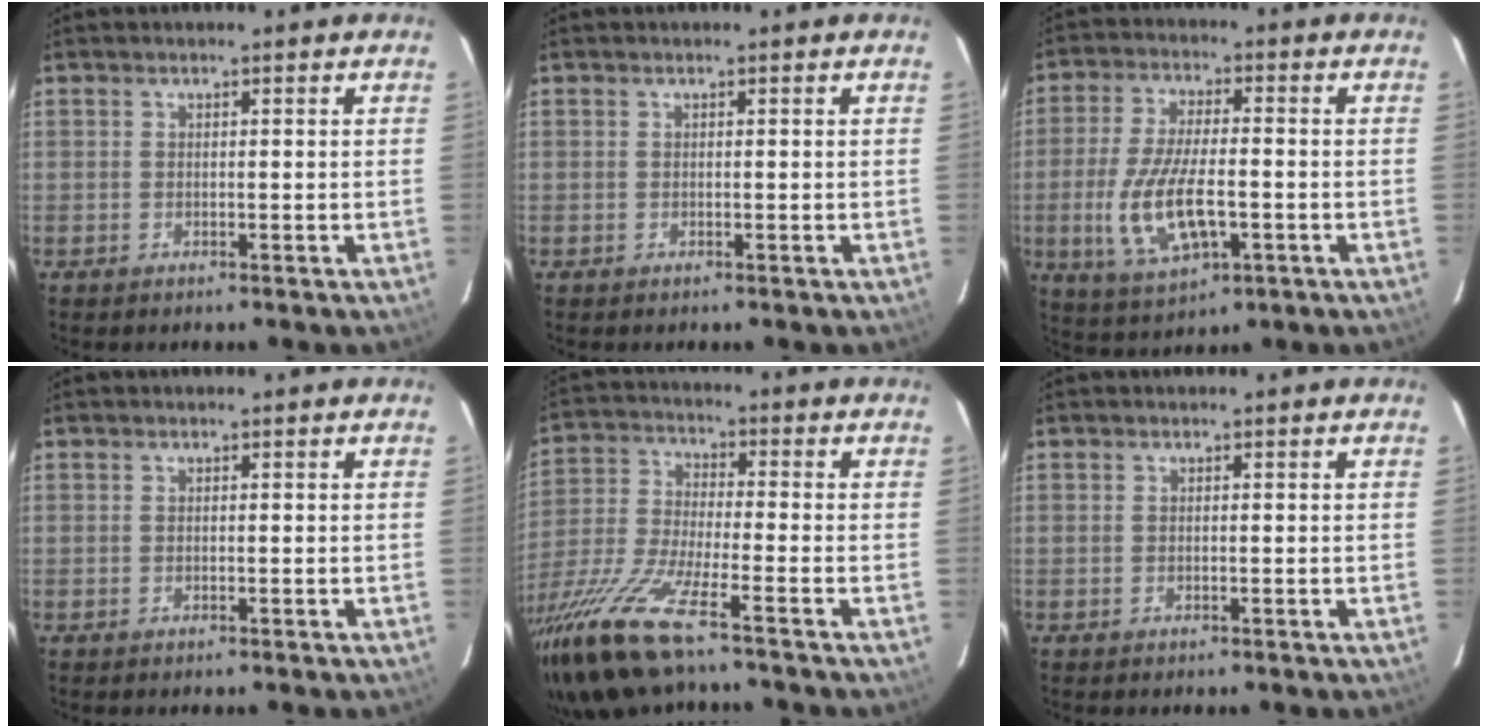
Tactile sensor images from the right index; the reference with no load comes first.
{"total": 0.0}
{"total": 13.3, "force": [-3.3, 5.1, 11.8], "torque": [-0.243, -0.013, -0.054]}
{"total": 0.0}
{"total": 16.6, "force": [-12.3, 1.7, 11.0], "torque": [-0.239, -0.045, -0.235]}
{"total": 0.0}